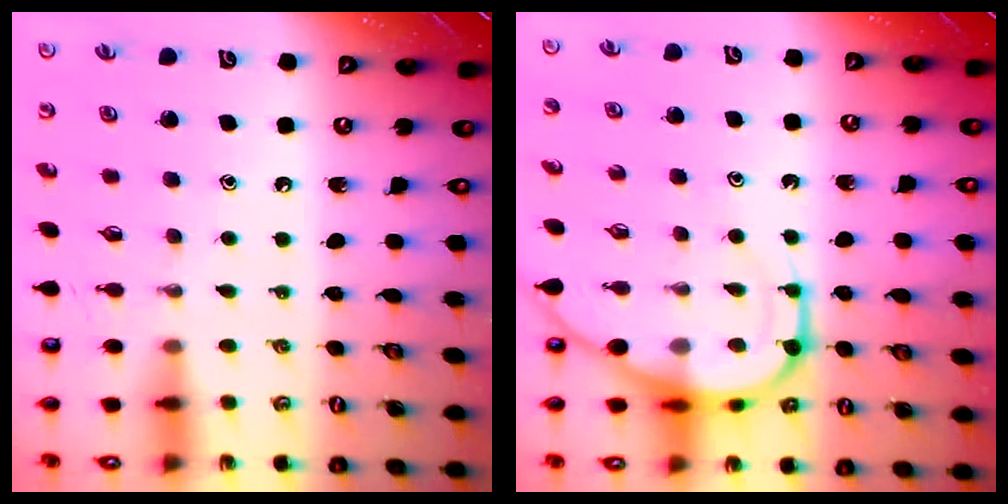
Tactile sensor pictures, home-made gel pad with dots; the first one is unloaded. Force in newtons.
{"total": 10.8, "press": 10.8, "slide": 1.0}